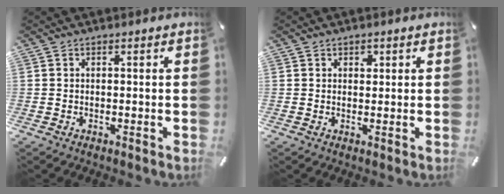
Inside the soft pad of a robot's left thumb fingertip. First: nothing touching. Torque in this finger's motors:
{"motor_torque": [0.21, 0.10, 0.05, -0.18, 0.02]}